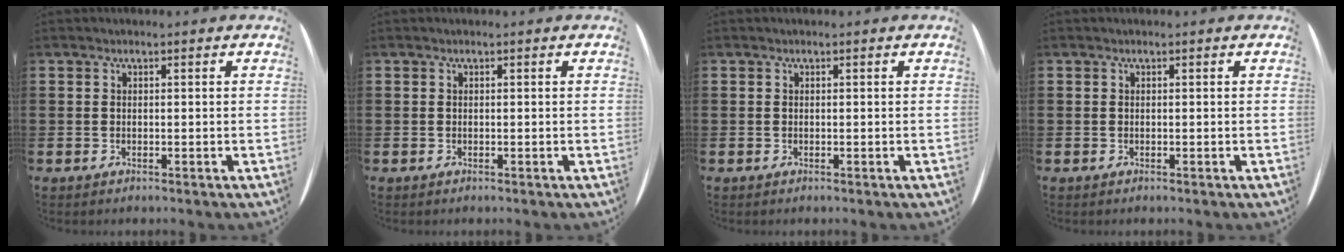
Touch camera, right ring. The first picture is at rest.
{"total": 0.0}
{"total": 0.0}
{"total": 0.0}